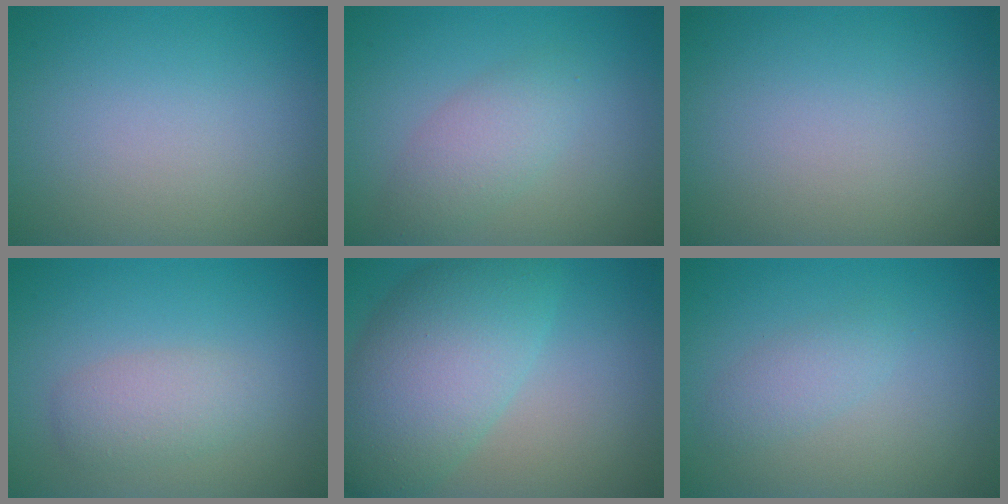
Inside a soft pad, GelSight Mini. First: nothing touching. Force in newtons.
{"total": 2.8, "press": 2.8, "slide": 0.2}
{"total": 0.0}
{"total": 2.6, "press": 2.6, "slide": 0.3}
{"total": 8.3, "press": 8.3, "slide": 0.2}
{"total": 1.6, "press": 1.6, "slide": 0.1}